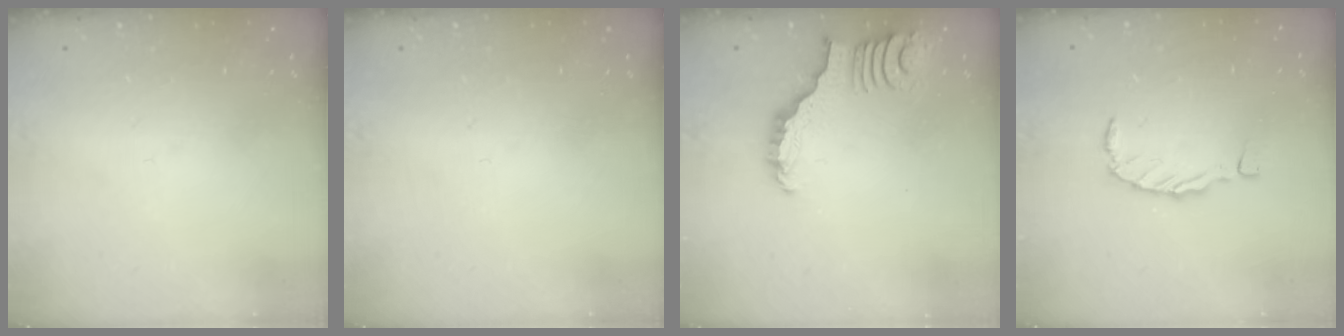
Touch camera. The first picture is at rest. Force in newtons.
{"total": 0.0}
{"total": 3.0, "press": 3.0, "slide": 0.4}
{"total": 0.0}